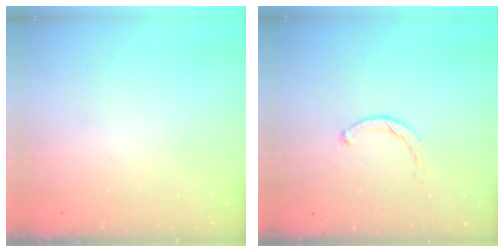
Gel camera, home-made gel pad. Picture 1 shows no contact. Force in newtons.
{"total": 0.6, "press": 0.6, "slide": 0.2}